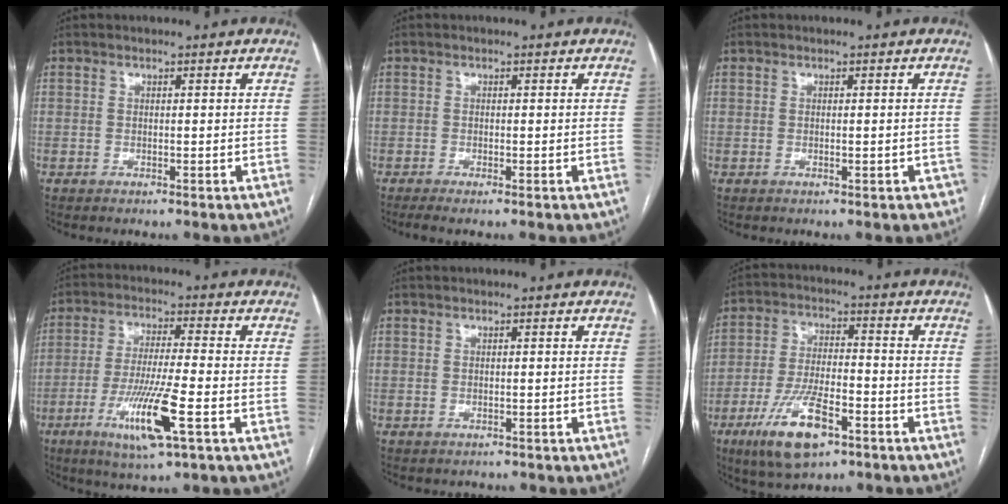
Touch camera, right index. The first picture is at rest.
{"total": 2.0, "force": [-1.4, -0.1, 1.3], "torque": [-0.023, -0.004, -0.025]}
{"total": 1.0, "force": [-0.4, 0.4, 0.9], "torque": [-0.007, 0.001, 0.000]}
{"total": 11.3, "force": [-4.4, 0.3, 10.4], "torque": [-0.203, -0.019, -0.078]}
{"total": 1.5, "force": [-1.2, 0.8, 0.1], "torque": [-0.004, 0.000, -0.014]}
{"total": 12.1, "force": [-6.4, 4.4, 9.2], "torque": [-0.184, -0.005, -0.107]}